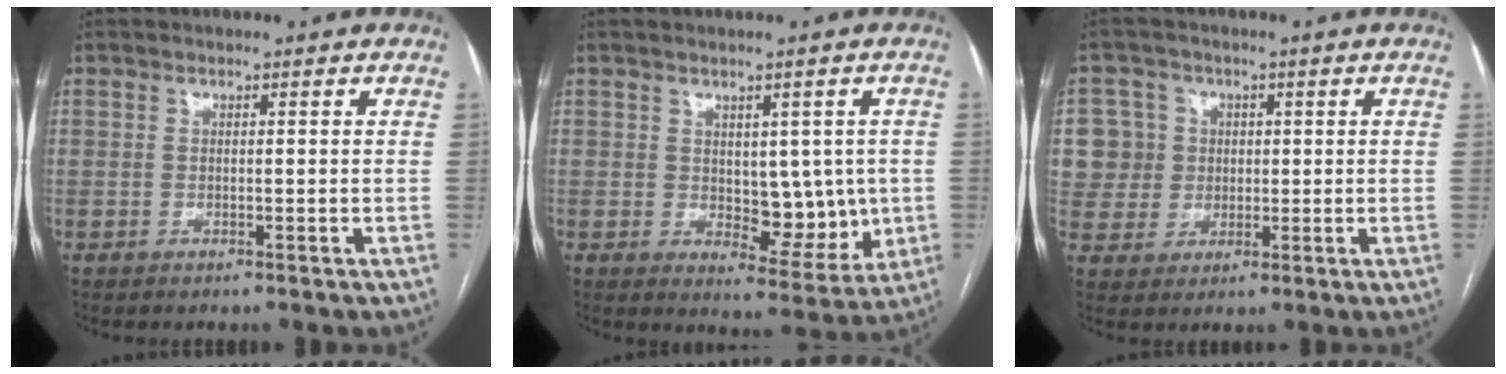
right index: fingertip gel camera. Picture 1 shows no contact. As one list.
[{"total": 7.6, "force": [0.1, 4.4, 6.2], "torque": [-0.064, 0.001, 0.019]}, {"total": 8.0, "force": [1.5, 7.8, 0.5], "torque": [-0.014, 0.028, 0.035]}]